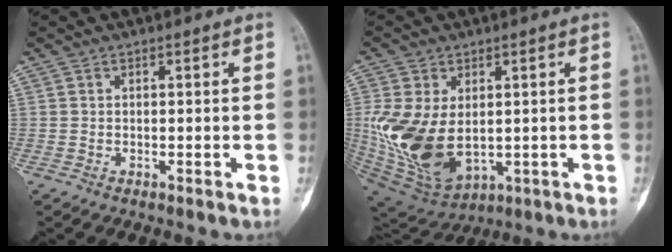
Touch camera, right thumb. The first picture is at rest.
{"total": 18.0, "force": [-0.2, 11.4, 13.9], "torque": [-0.298, -0.018, 0.027]}